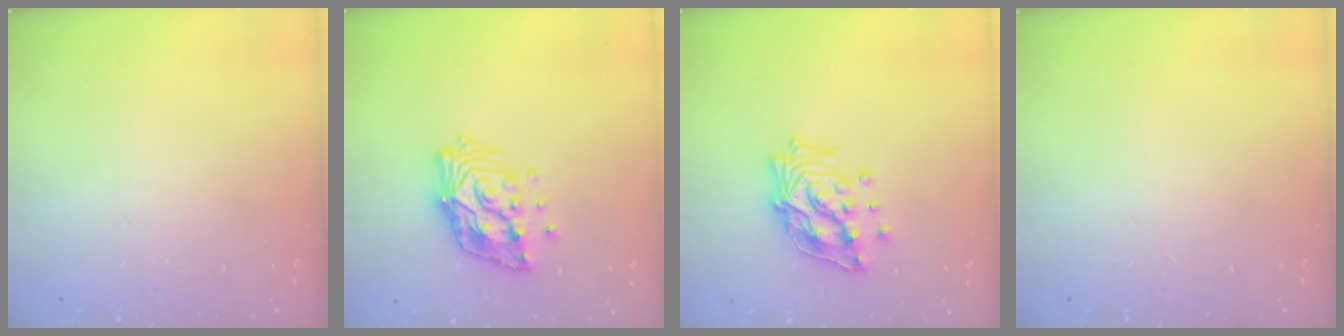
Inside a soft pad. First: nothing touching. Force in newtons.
{"total": 15.4, "press": 15.3, "slide": 1.6}
{"total": 15.6, "press": 15.5, "slide": 2.0}
{"total": 0.0}